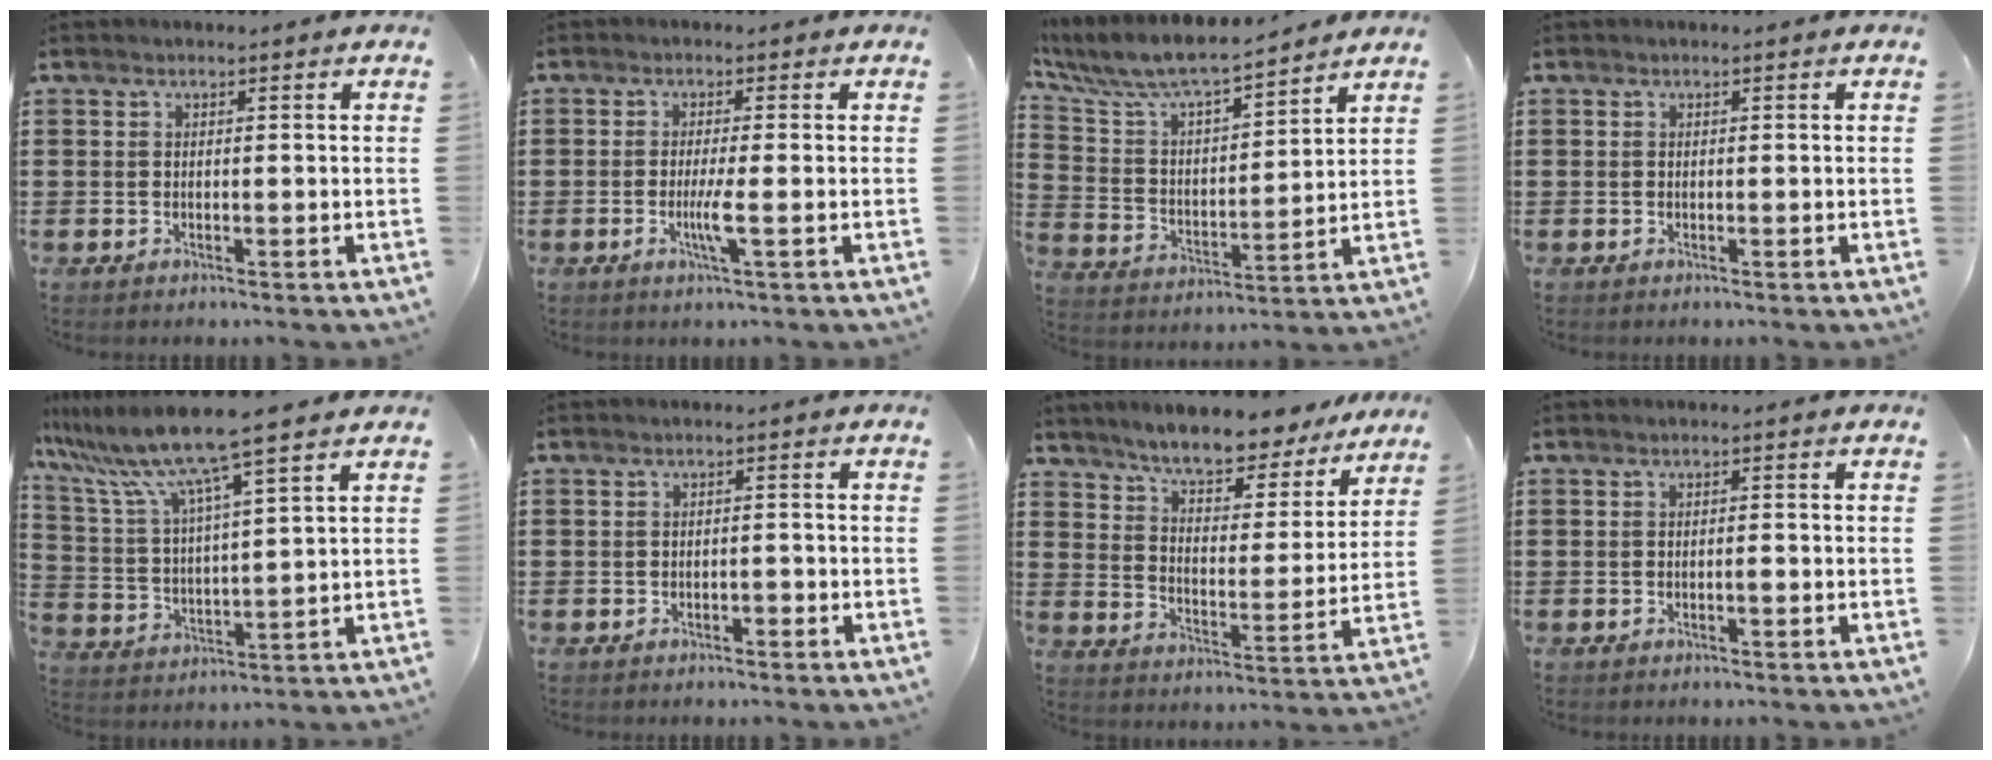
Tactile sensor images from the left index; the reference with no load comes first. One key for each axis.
{"total": 3.7, "fx": -0.9, "fy": -0.3, "fz": 3.6, "tx": -0.067, "ty": -0.011, "tz": -0.021}
{"total": 8.0, "fx": 7.2, "fy": 1.3, "fz": 3.2, "tx": -0.097, "ty": -0.046, "tz": 0.121}
{"total": 0.0}
{"total": 10.6, "fx": 8.6, "fy": -0.4, "fz": 6.2, "tx": -0.152, "ty": -0.046, "tz": 0.142}
{"total": 0.9, "fx": -0.7, "fy": 0.3, "fz": 0.5, "tx": -0.015, "ty": -0.003, "tz": -0.014}
{"total": 7.3, "fx": 6.8, "fy": 0.7, "fz": 2.4, "tx": -0.077, "ty": -0.038, "tz": 0.118}
{"total": 0.8, "fx": -0.3, "fy": 0.2, "fz": 0.8, "tx": -0.016, "ty": -0.004, "tz": -0.004}